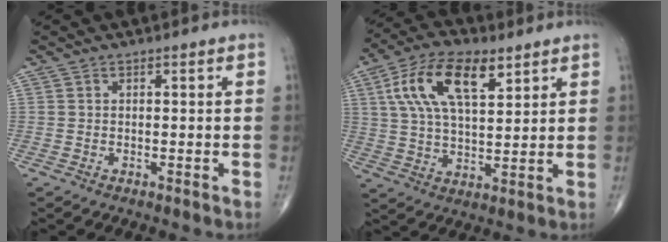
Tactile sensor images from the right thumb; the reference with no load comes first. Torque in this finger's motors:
{"motor_torque": [0.21, 0.37, 0.84, 0.36, 0.39]}